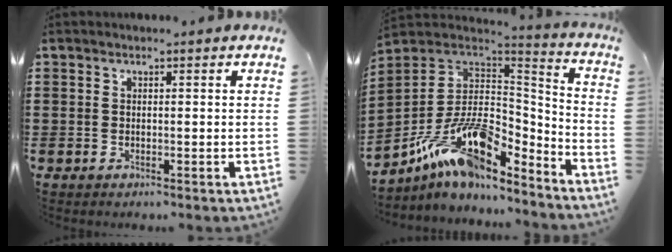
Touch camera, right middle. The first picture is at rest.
{"total": 13.9, "force": [-7.8, 6.3, 9.6], "torque": [-0.191, 0.025, -0.147]}